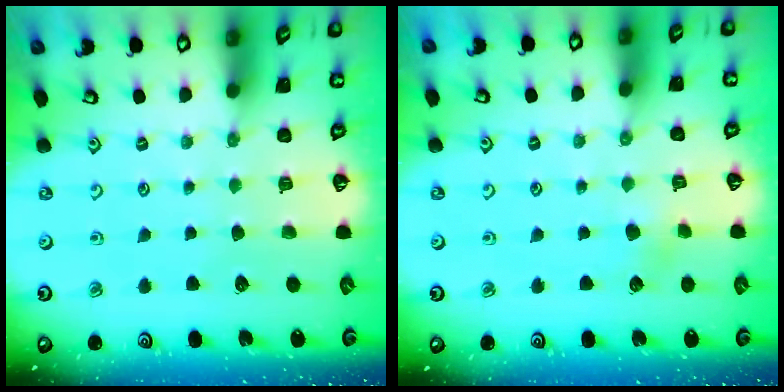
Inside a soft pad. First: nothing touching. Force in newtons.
{"total": 3.0, "press": 2.9, "slide": 0.5}